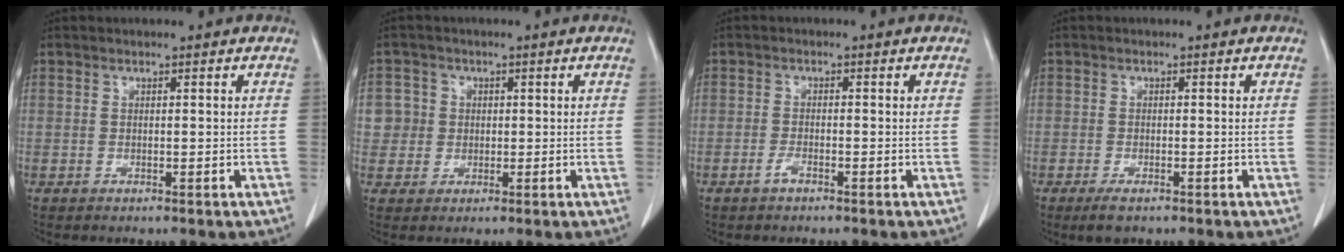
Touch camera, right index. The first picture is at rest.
{"total": 4.2, "force": [0.6, 4.1, 0.1], "torque": [0.012, 0.009, 0.012]}
{"total": 1.5, "force": [-1.0, 0.3, 1.0], "torque": [-0.022, 0.000, -0.020]}
{"total": 2.5, "force": [-1.7, 0.7, 1.8], "torque": [-0.036, -0.005, -0.026]}